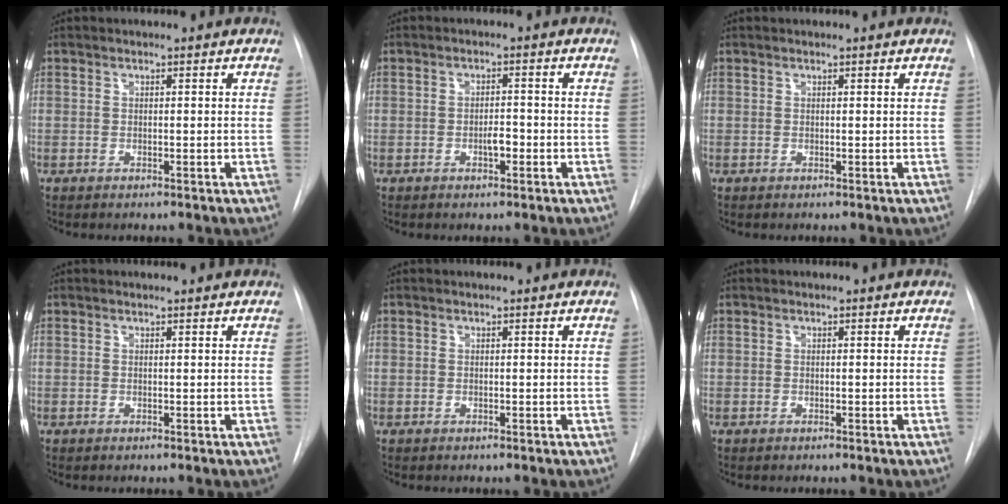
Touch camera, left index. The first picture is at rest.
{"total": 2.1, "force": [-0.8, 0.8, 1.7], "torque": [-0.026, 0.004, -0.013]}
{"total": 0.9, "force": [0.9, -0.1, 0.1], "torque": [-0.005, 0.006, 0.012]}
{"total": 0.9, "force": [0.9, -0.1, 0.1], "torque": [-0.006, 0.006, 0.013]}
{"total": 0.0}
{"total": 0.0}